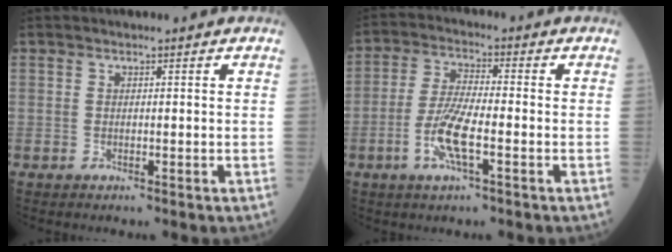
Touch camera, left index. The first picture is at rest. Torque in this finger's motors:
{"motor_torque": [0.35, 0.14, 0.24, 0.12]}